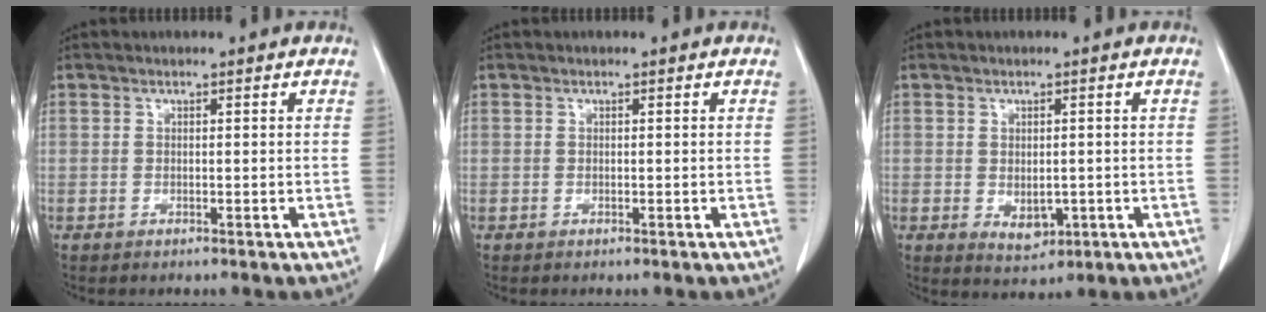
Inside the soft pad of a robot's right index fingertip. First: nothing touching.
{"total": 0.0}
{"total": 4.9, "force": [-1.0, 3.1, 3.7], "torque": [-0.058, -0.006, 0.001]}